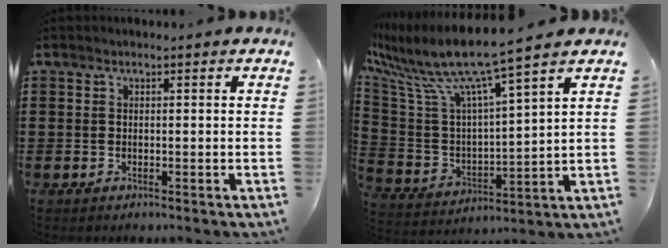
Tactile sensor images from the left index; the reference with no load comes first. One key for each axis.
{"total": 9.6, "fx": 7.7, "fy": -0.1, "fz": 5.7, "tx": -0.147, "ty": -0.058, "tz": 0.123}